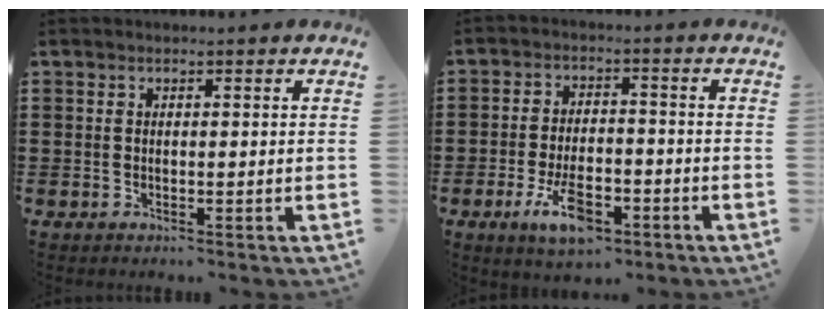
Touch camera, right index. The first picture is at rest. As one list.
[{"total": 8.3, "force": [-4.0, 3.5, 6.3], "torque": [-0.129, -0.005, -0.076]}]